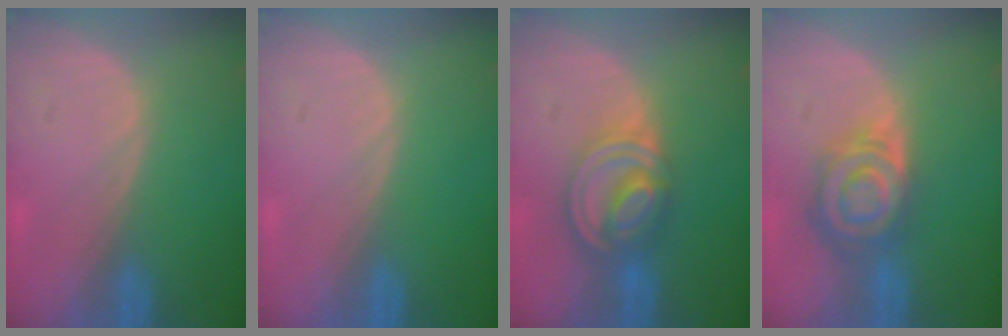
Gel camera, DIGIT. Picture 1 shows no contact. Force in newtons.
{"total": 0.0}
{"total": 8.3, "press": 7.1, "slide": 4.4}
{"total": 8.1, "press": 7.2, "slide": 3.8}